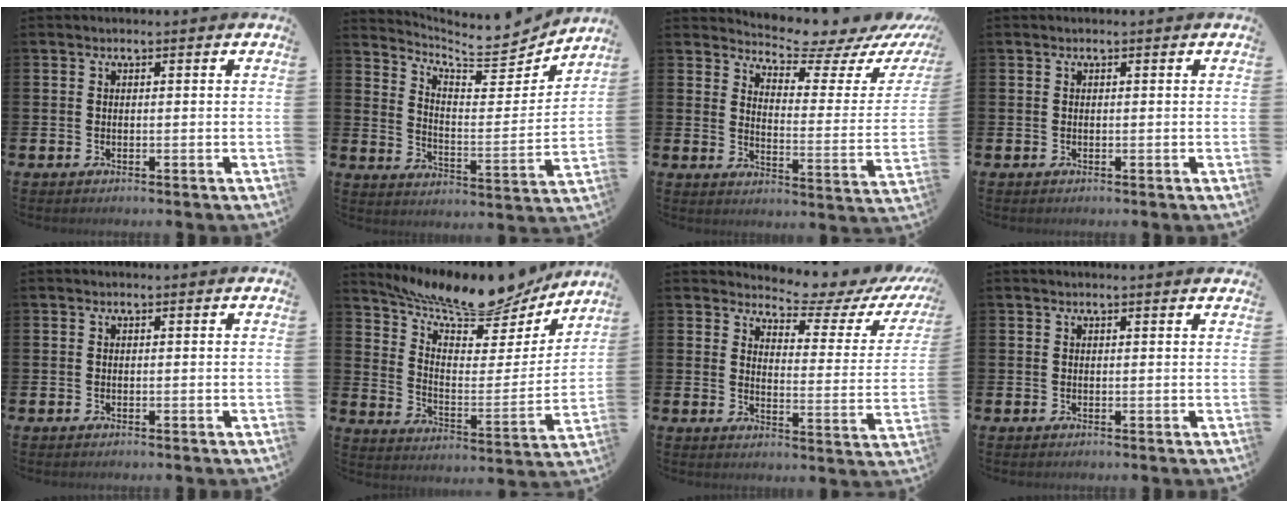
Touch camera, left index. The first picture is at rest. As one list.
[{"total": 7.0, "force": [6.7, 1.4, 1.4], "torque": [-0.043, -0.065, 0.109]}, {"total": 6.6, "force": [6.4, 0.8, 1.6], "torque": [-0.037, -0.061, 0.103]}, {"total": 0.0}, {"total": 0.0}, {"total": 11.5, "force": [10.7, 2.1, 3.7], "torque": [-0.093, -0.083, 0.181]}, {"total": 5.1, "force": [4.8, 1.2, 1.2], "torque": [-0.026, -0.050, 0.073]}, {"total": 0.5, "force": [0.5, -0.1, 0.2], "torque": [0.003, -0.003, 0.008]}]